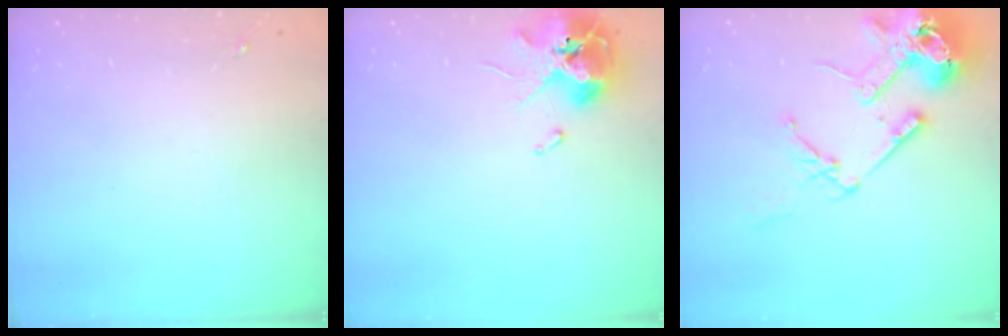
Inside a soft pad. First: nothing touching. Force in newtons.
{"total": 13.0, "press": 12.8, "slide": 1.8}
{"total": 17.6, "press": 17.4, "slide": 2.3}